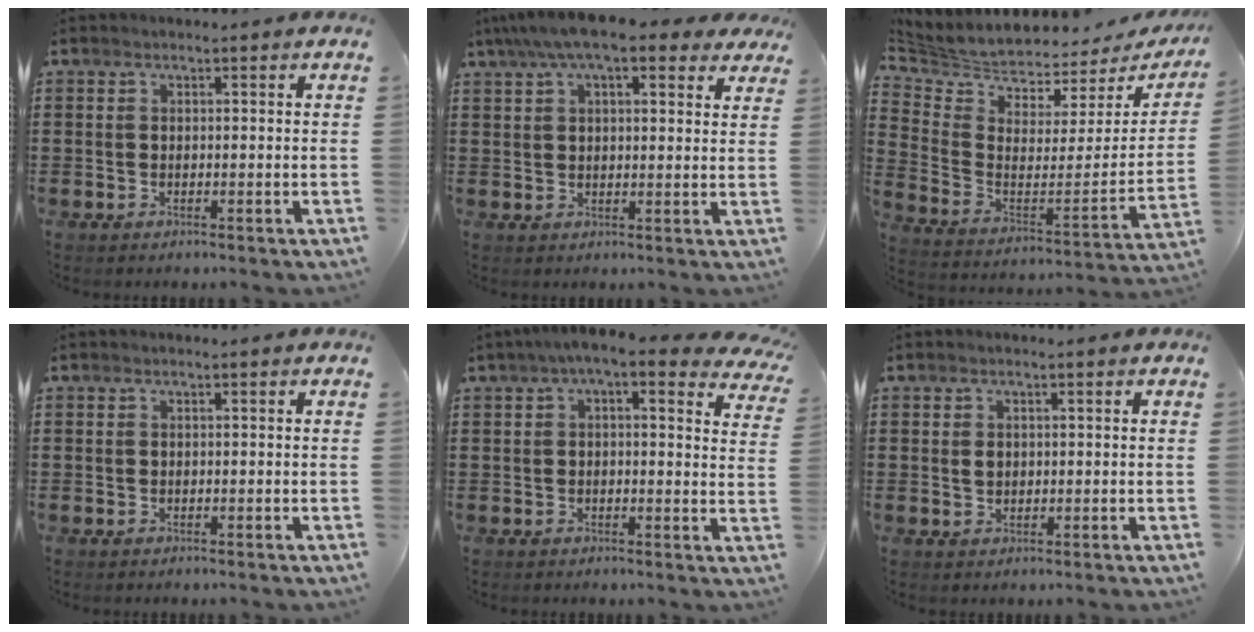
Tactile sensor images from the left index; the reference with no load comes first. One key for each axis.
{"total": 8.1, "fx": 5.8, "fy": 2.1, "fz": 5.2, "tx": -0.109, "ty": -0.002, "tz": 0.103}
{"total": 3.7, "fx": 3.4, "fy": 1.5, "fz": 0.4, "tx": -0.037, "ty": -0.047, "tz": 0.056}
{"total": 0.0}
{"total": 5.0, "fx": 3.6, "fy": 0.4, "fz": 3.5, "tx": -0.080, "ty": -0.010, "tz": 0.060}
{"total": 1.2, "fx": 0.4, "fy": 0.9, "fz": 0.7, "tx": -0.016, "ty": 0.006, "tz": 0.006}